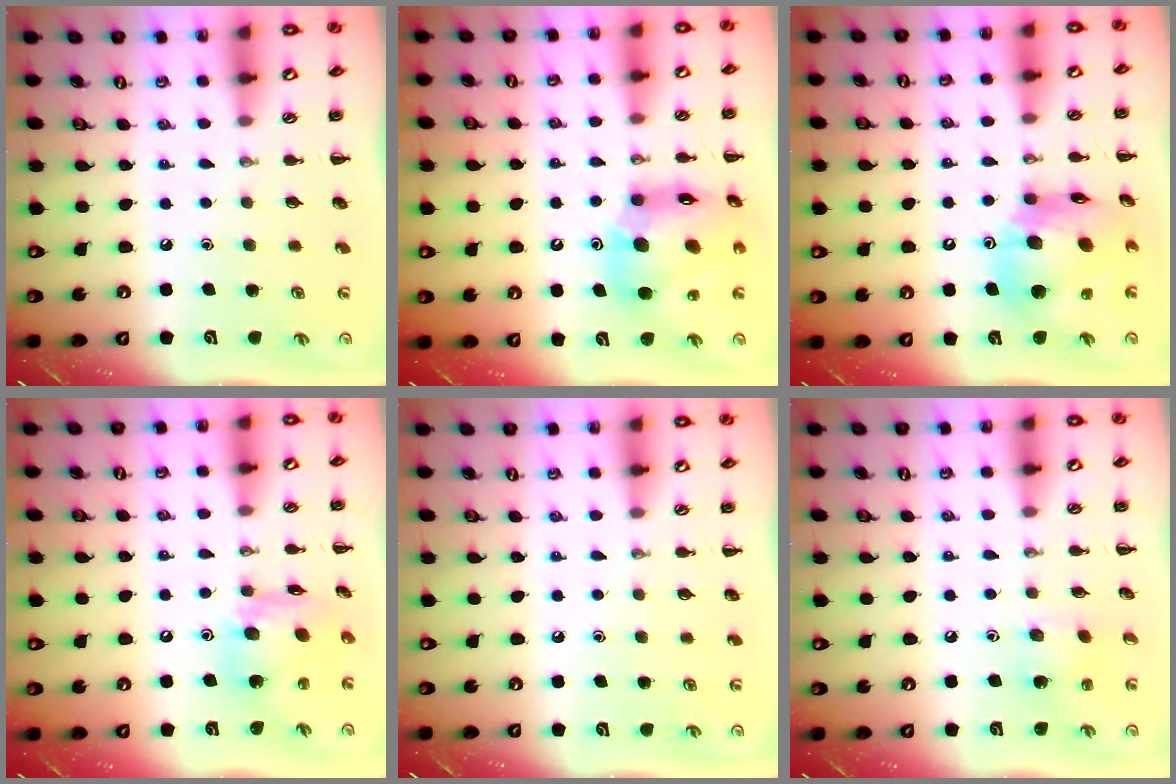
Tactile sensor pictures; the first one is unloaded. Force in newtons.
{"total": 16.9, "press": 16.1, "slide": 5.0}
{"total": 15.4, "press": 14.7, "slide": 4.6}
{"total": 13.0, "press": 13.0, "slide": 1.4}
{"total": 0.0}
{"total": 2.2, "press": 2.1, "slide": 0.6}